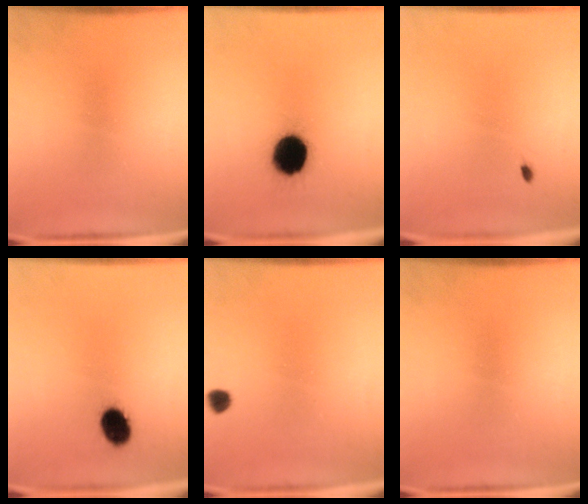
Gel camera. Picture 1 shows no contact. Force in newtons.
{"total": 12.6}
{"total": 0.5}
{"total": 6.2}
{"total": 1.7}
{"total": 0.0}